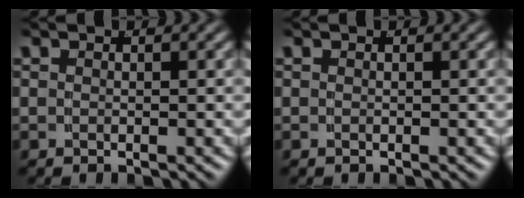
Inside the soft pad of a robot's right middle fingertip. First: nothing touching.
{"total": 0.0}